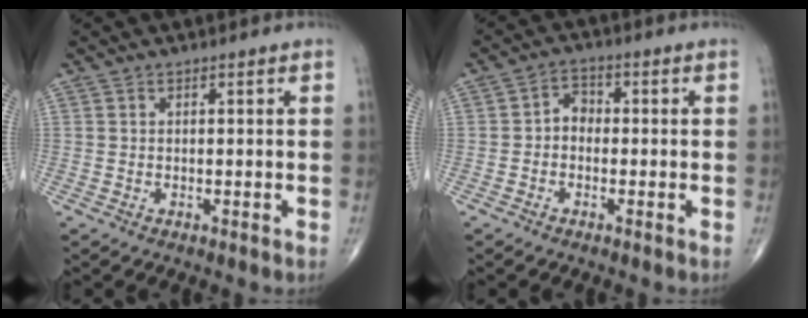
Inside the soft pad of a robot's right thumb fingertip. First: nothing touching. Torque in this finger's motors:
{"motor_torque": [0.11, 0.12, 0.27, -0.26, -0.02]}